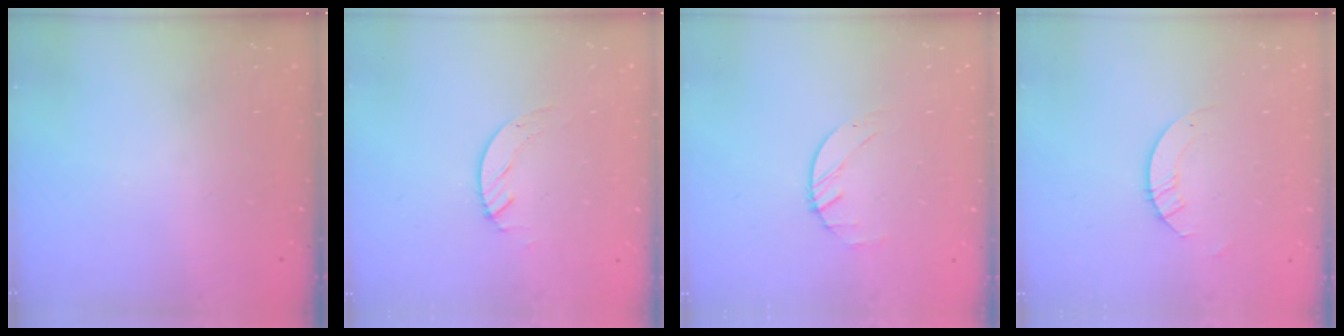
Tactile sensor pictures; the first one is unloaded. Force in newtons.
{"total": 2.7, "press": 2.7, "slide": 0.2}
{"total": 1.4, "press": 1.3, "slide": 0.2}
{"total": 2.9, "press": 2.9, "slide": 0.3}